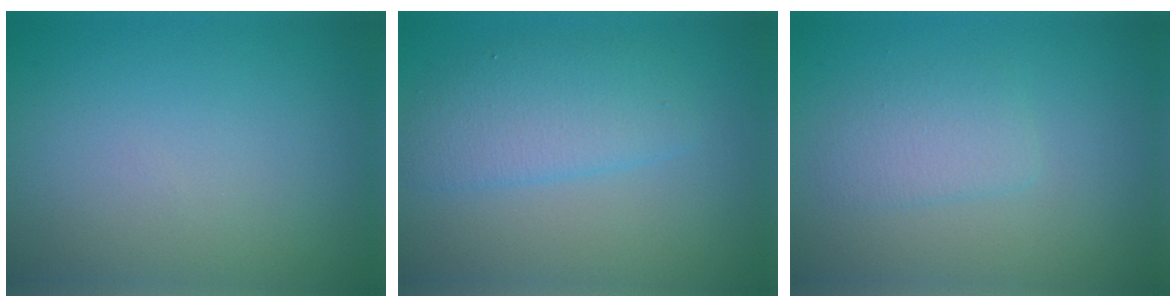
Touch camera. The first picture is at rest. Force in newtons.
{"total": 3.7, "press": 3.7, "slide": 0.2}
{"total": 2.1, "press": 2.1, "slide": 0.1}